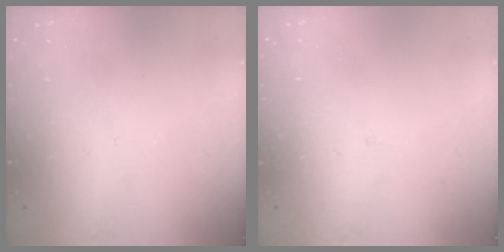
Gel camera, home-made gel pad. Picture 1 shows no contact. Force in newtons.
{"total": 2.0, "press": 2.0, "slide": 0.1}